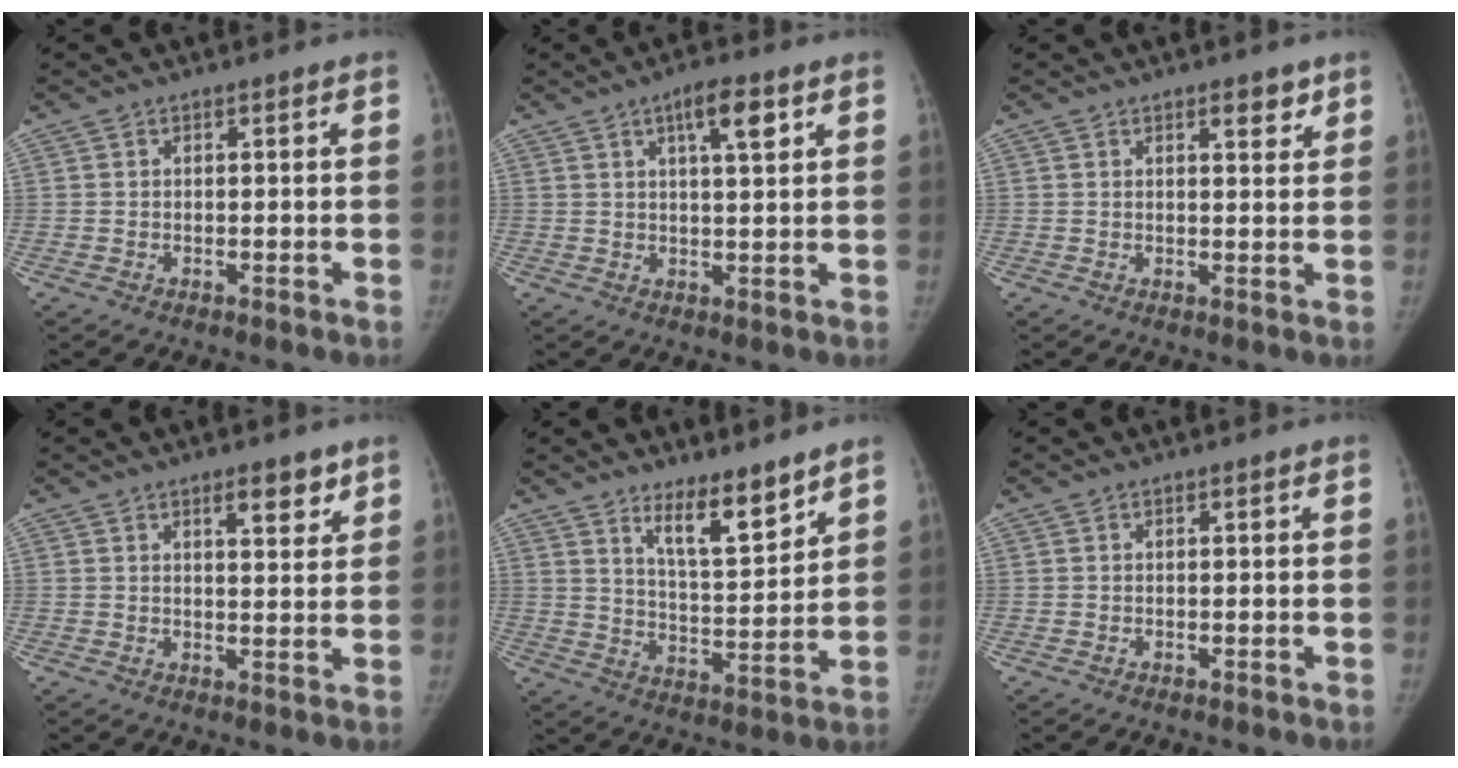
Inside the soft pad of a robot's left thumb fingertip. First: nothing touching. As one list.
[{"total": 6.1, "force": [2.9, 1.6, 5.1], "torque": [-0.074, -0.007, 0.044]}, {"total": 3.3, "force": [2.1, 1.3, 2.2], "torque": [-0.016, -0.012, 0.029]}, {"total": 5.2, "force": [3.3, 1.9, 3.6], "torque": [-0.034, -0.021, 0.048]}, {"total": 9.9, "force": [7.4, 2.5, 6.2], "torque": [-0.086, -0.067, 0.133]}, {"total": 0.0}]